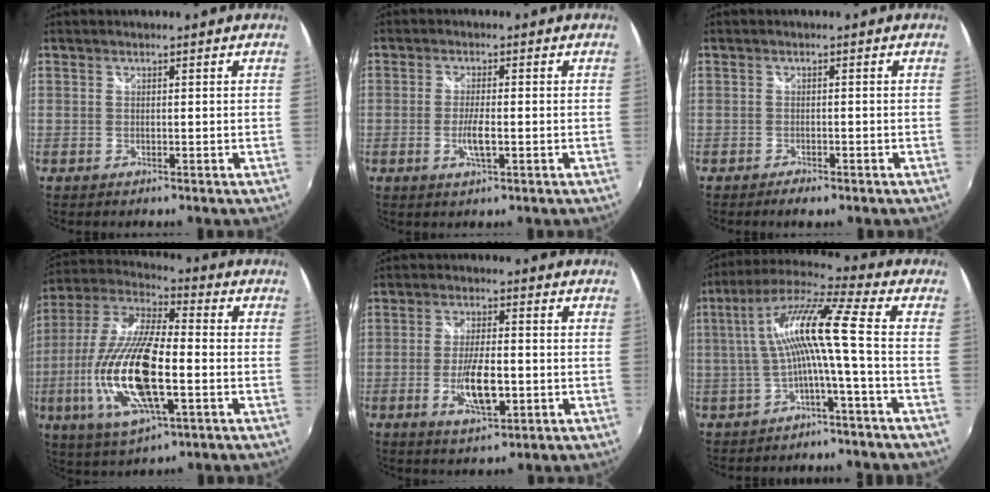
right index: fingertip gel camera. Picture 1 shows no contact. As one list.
[{"total": 4.1, "force": [-1.1, 0.9, 3.8], "torque": [-0.075, -0.006, -0.020]}, {"total": 2.7, "force": [-2.0, 0.9, 1.5], "torque": [-0.036, -0.008, -0.035]}, {"total": 21.4, "force": [-4.7, 7.2, 19.5], "torque": [-0.400, -0.022, -0.089]}, {"total": 8.8, "force": [-2.3, 3.0, 8.0], "torque": [-0.154, -0.009, -0.038]}, {"total": 12.1, "force": [-1.6, -0.5, 12.0], "torque": [-0.230, 0.015, -0.025]}]